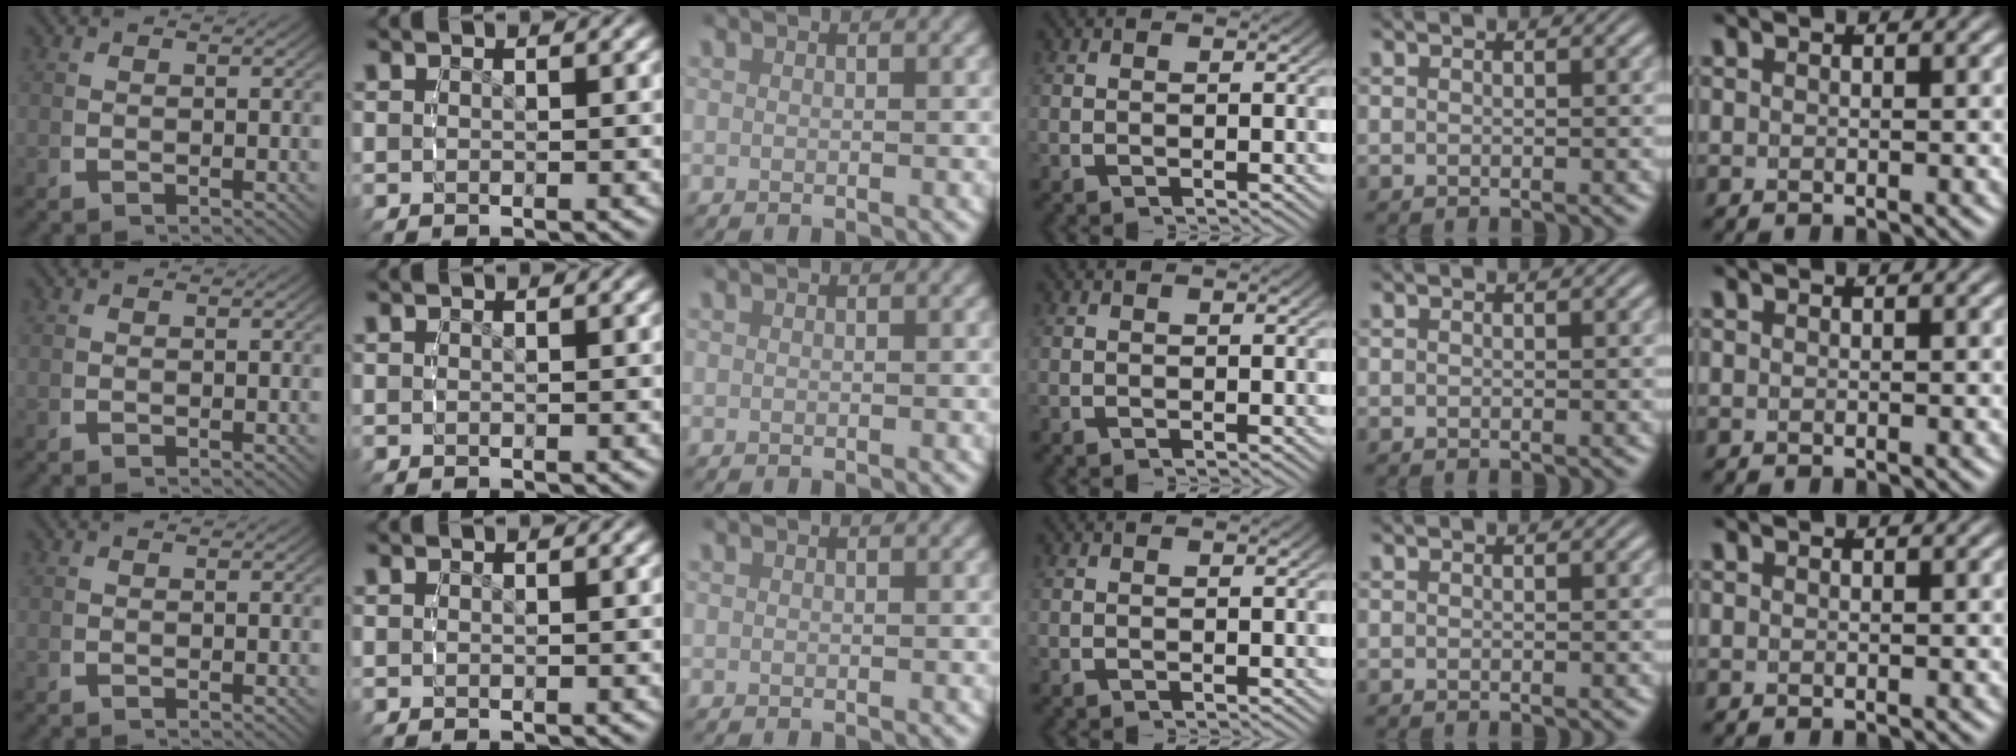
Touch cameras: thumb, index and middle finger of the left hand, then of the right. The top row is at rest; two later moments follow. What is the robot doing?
{"motion": "reach", "object": "measuring cup"}